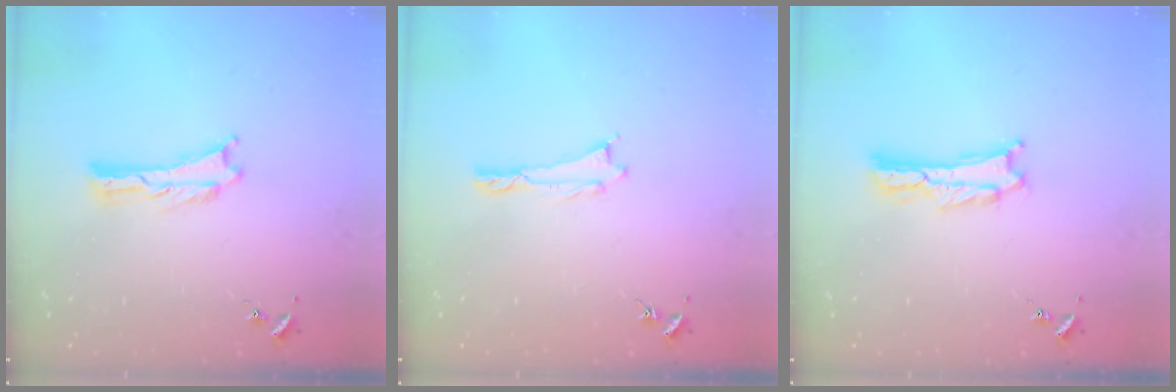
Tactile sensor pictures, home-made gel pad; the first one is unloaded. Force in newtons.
{"total": 0.5, "press": 0.5, "slide": 0.2}
{"total": 1.6, "press": 1.6, "slide": 0.2}